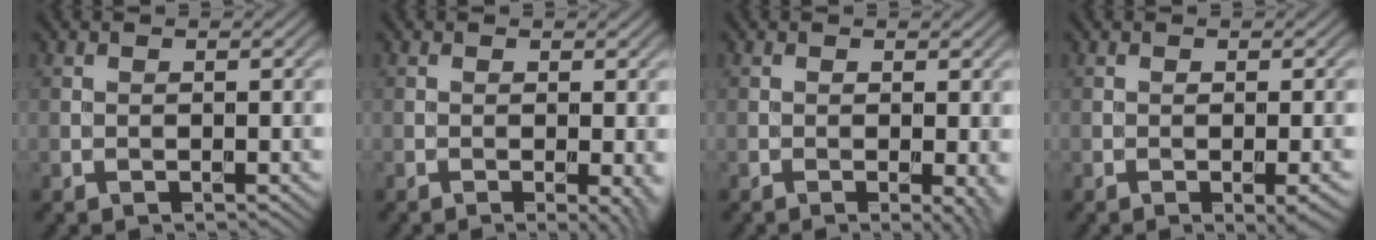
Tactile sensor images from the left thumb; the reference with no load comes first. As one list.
[{"total": 2.5, "force": [-0.4, 0.5, 2.4], "torque": [-0.033, -0.007, -0.007]}, {"total": 2.6, "force": [-0.4, 0.5, 2.5], "torque": [-0.034, -0.007, -0.006]}, {"total": 2.2, "force": [-0.9, 0.3, 2.0], "torque": [-0.034, -0.001, -0.015]}]